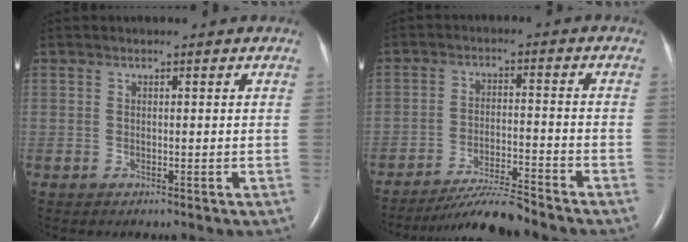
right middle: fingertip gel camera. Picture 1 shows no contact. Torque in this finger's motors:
{"motor_torque": [-0.14, -0.44, 0.05, 0.03]}